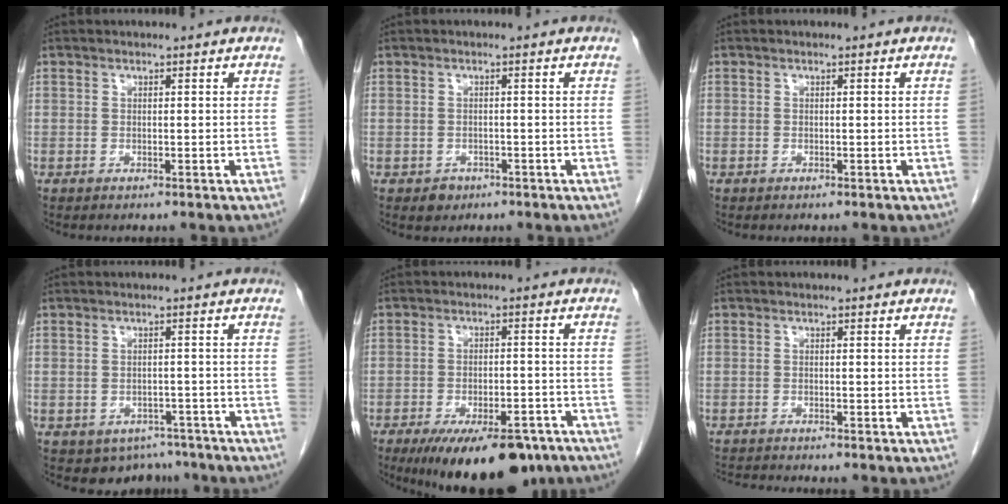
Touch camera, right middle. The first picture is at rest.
{"total": 1.8, "force": [-1.0, 1.4, 0.4], "torque": [-0.005, 0.004, -0.011]}
{"total": 0.0}
{"total": 5.1, "force": [-3.8, 3.2, 0.5], "torque": [0.011, 0.009, -0.048]}
{"total": 14.8, "force": [-10.7, 5.3, 8.8], "torque": [-0.112, -0.007, -0.155]}
{"total": 2.6, "force": [-2.5, -0.5, 0.5], "torque": [-0.007, -0.011, -0.042]}